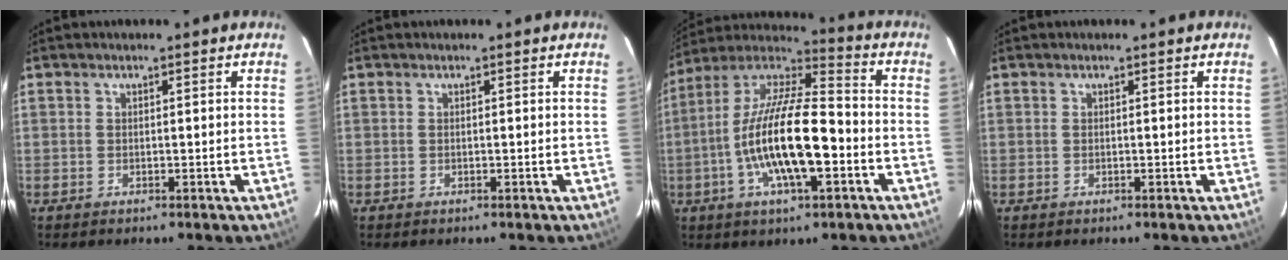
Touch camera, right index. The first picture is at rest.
{"total": 0.0}
{"total": 18.3, "force": [-4.6, 5.4, 16.8], "torque": [-0.318, -0.005, -0.090]}
{"total": 0.0}